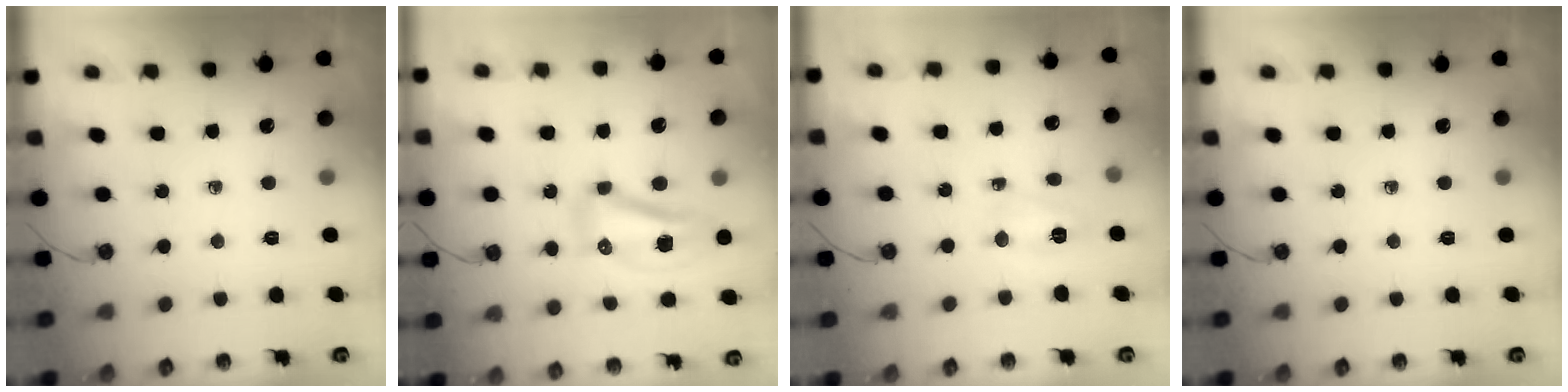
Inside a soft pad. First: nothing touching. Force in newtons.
{"total": 9.5, "press": 9.5, "slide": 1.0}
{"total": 4.3, "press": 4.3, "slide": 0.7}
{"total": 0.0}